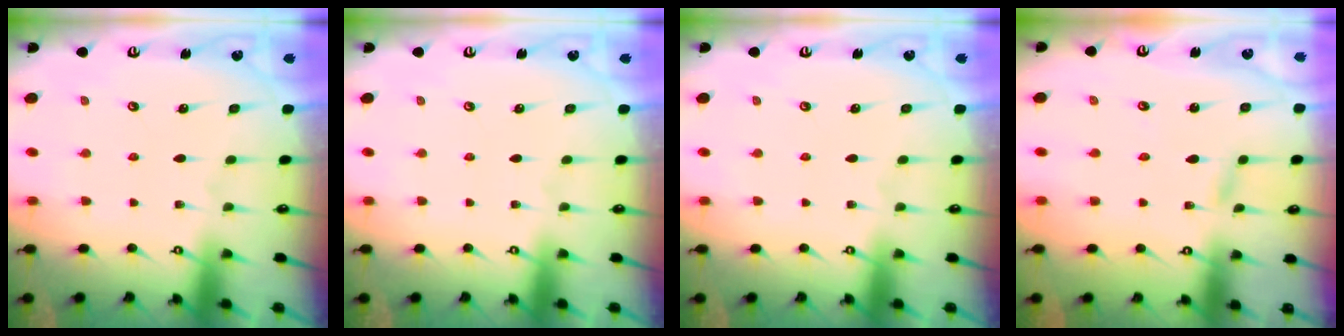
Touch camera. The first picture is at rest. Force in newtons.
{"total": 0.0}
{"total": 0.0}
{"total": 1.1, "press": 1.1, "slide": 0.1}